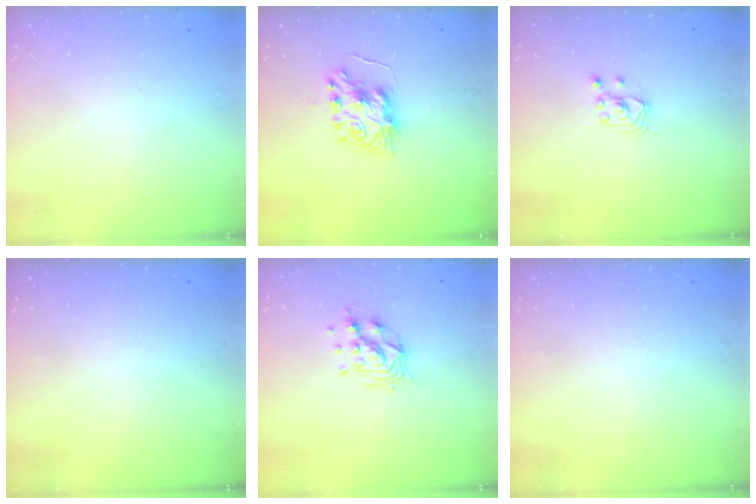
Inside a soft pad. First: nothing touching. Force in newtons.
{"total": 8.8, "press": 8.8, "slide": 0.6}
{"total": 2.5, "press": 2.5, "slide": 0.3}
{"total": 0.0}
{"total": 10.0, "press": 9.9, "slide": 1.2}
{"total": 0.0}